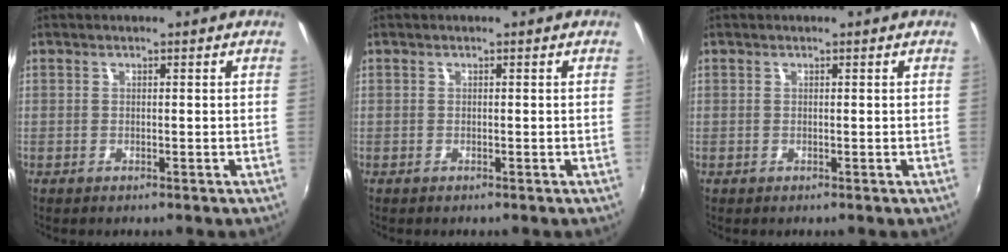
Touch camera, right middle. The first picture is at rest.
{"total": 0.0}
{"total": 0.0}